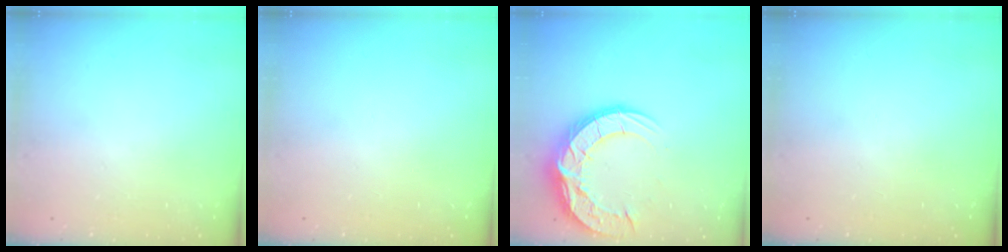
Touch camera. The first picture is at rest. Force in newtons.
{"total": 0.0}
{"total": 17.9, "press": 17.8, "slide": 1.3}
{"total": 0.0}